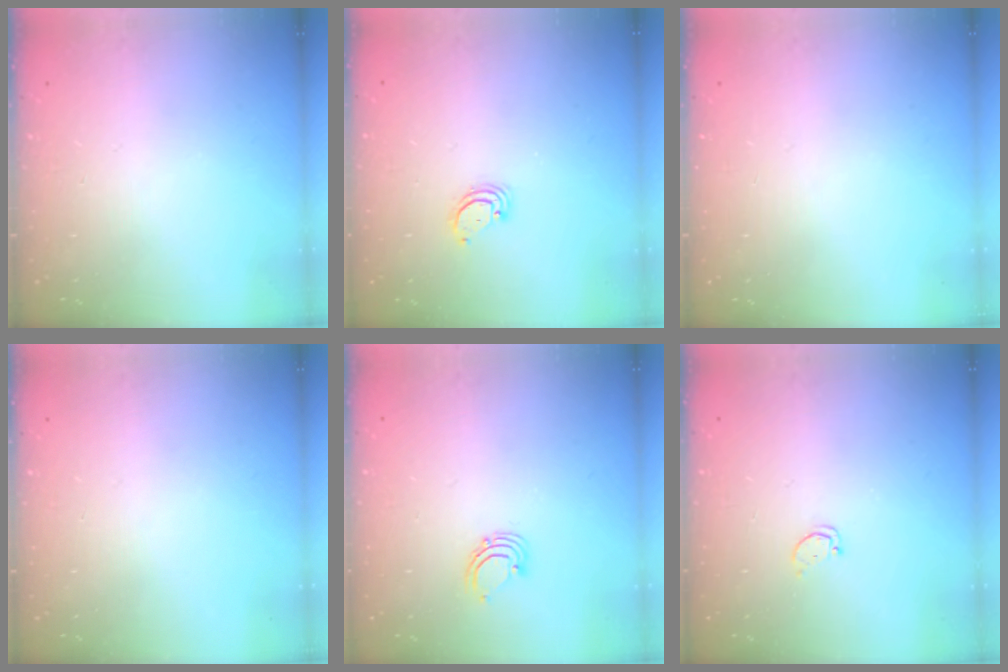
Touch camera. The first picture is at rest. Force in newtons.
{"total": 2.6, "press": 2.6, "slide": 0.1}
{"total": 0.0}
{"total": 0.0}
{"total": 2.9, "press": 2.9, "slide": 0.2}
{"total": 1.7, "press": 1.7, "slide": 0.2}